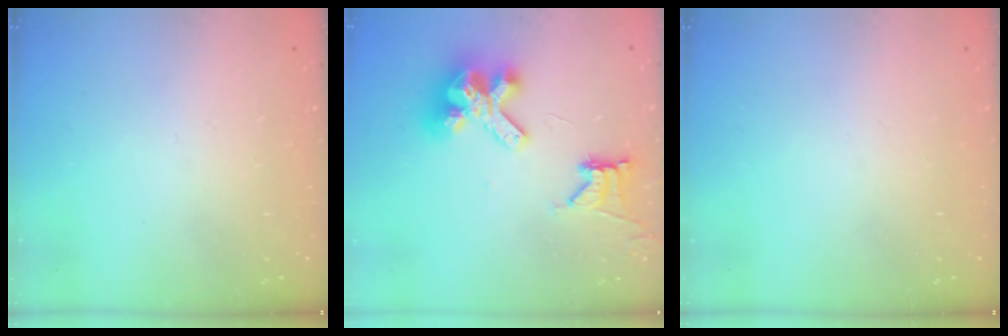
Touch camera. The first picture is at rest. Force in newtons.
{"total": 14.3, "press": 14.2, "slide": 1.7}
{"total": 0.0}